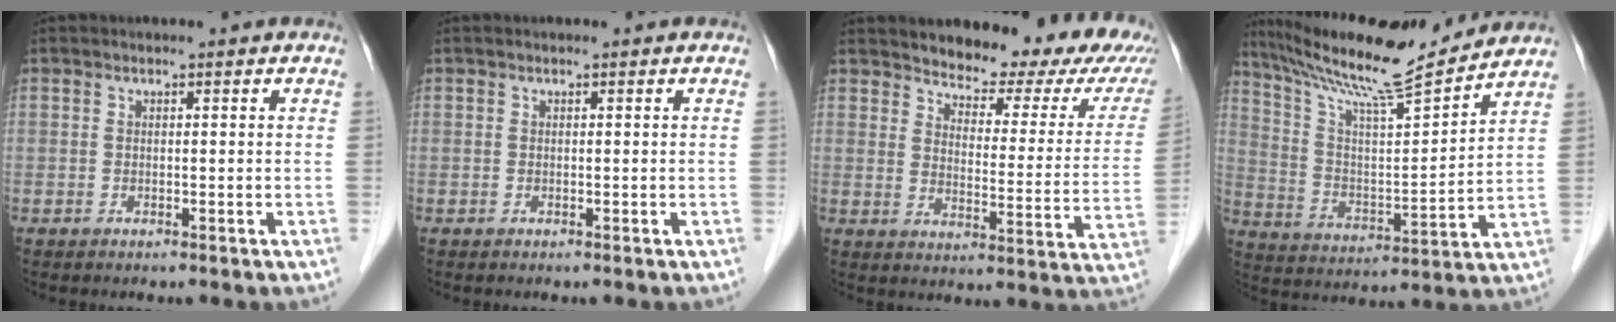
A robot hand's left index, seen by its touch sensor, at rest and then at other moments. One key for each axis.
{"total": 0.0}
{"total": 17.2, "fx": 14.3, "fy": 5.1, "fz": 8.2, "tx": -0.073, "ty": -0.014, "tz": 0.156}
{"total": 17.0, "fx": 15.3, "fy": -0.2, "fz": 7.2, "tx": -0.134, "ty": 0.003, "tz": 0.259}